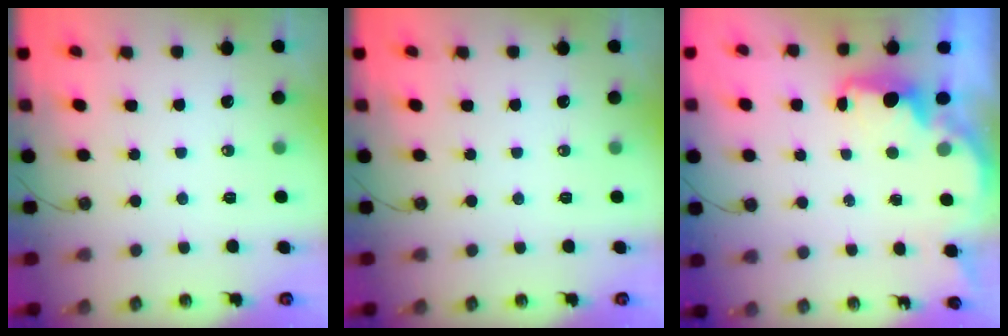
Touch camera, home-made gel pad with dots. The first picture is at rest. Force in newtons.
{"total": 0.0}
{"total": 2.2, "press": 2.1, "slide": 0.6}